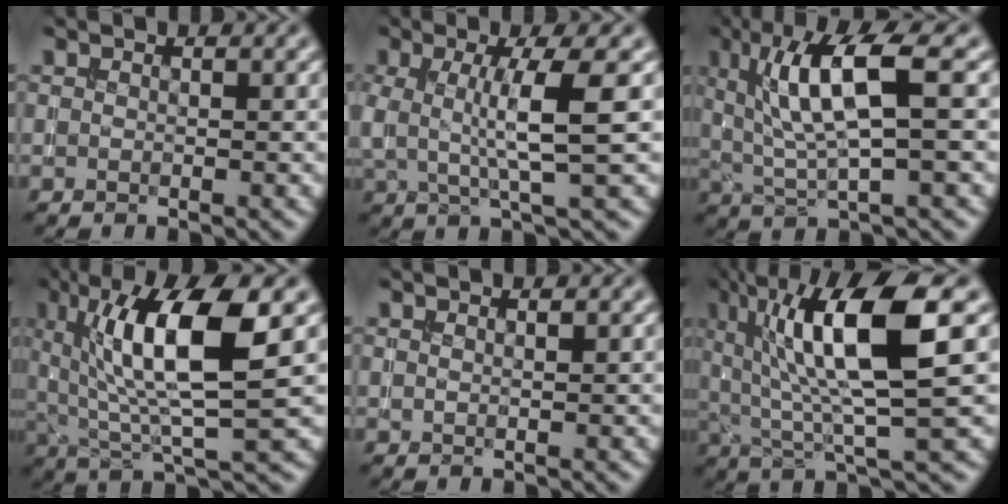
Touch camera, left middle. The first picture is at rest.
{"total": 5.0, "force": [0.5, 0.8, 4.9], "torque": [-0.093, -0.001, 0.009]}
{"total": 7.9, "force": [2.1, 1.7, 7.4], "torque": [-0.141, -0.002, 0.040]}
{"total": 10.6, "force": [2.9, 2.8, 9.8], "torque": [-0.164, 0.000, 0.054]}
{"total": 0.6, "force": [0.4, 0.1, 0.3], "torque": [-0.006, 0.001, 0.008]}
{"total": 11.2, "force": [3.1, 2.6, 10.5], "torque": [-0.180, 0.003, 0.059]}